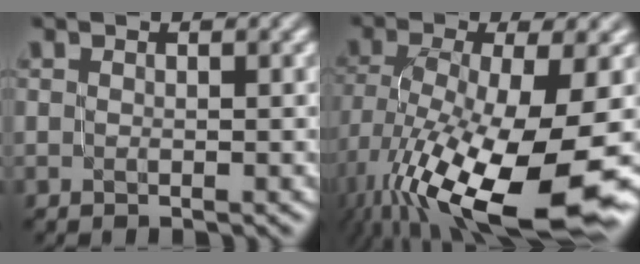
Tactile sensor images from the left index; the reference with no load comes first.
{"total": 15.3, "force": [-6.5, 5.5, 12.8], "torque": [-0.239, -0.027, -0.106]}